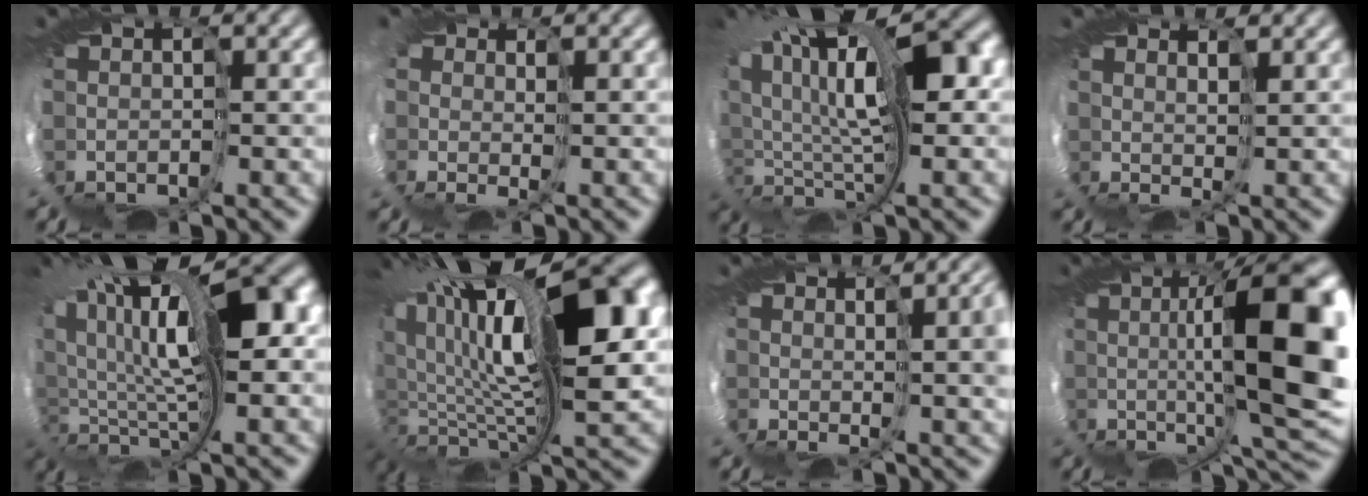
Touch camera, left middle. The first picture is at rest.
{"total": 3.5, "force": [0.4, 2.6, 2.4], "torque": [-0.034, 0.003, 0.000]}
{"total": 13.0, "force": [4.9, 5.6, 10.7], "torque": [-0.206, 0.008, 0.086]}
{"total": 2.6, "force": [2.2, 0.4, 1.3], "torque": [-0.015, 0.016, 0.022]}
{"total": 15.4, "force": [5.5, 6.7, 12.7], "torque": [-0.224, 0.010, 0.104]}
{"total": 16.3, "force": [4.4, 6.5, 14.3], "torque": [-0.242, -0.006, 0.092]}
{"total": 5.2, "force": [1.5, 1.2, 4.8], "torque": [-0.057, 0.010, 0.021]}
{"total": 13.6, "force": [2.0, 3.5, 13.0], "torque": [-0.211, 0.009, 0.035]}